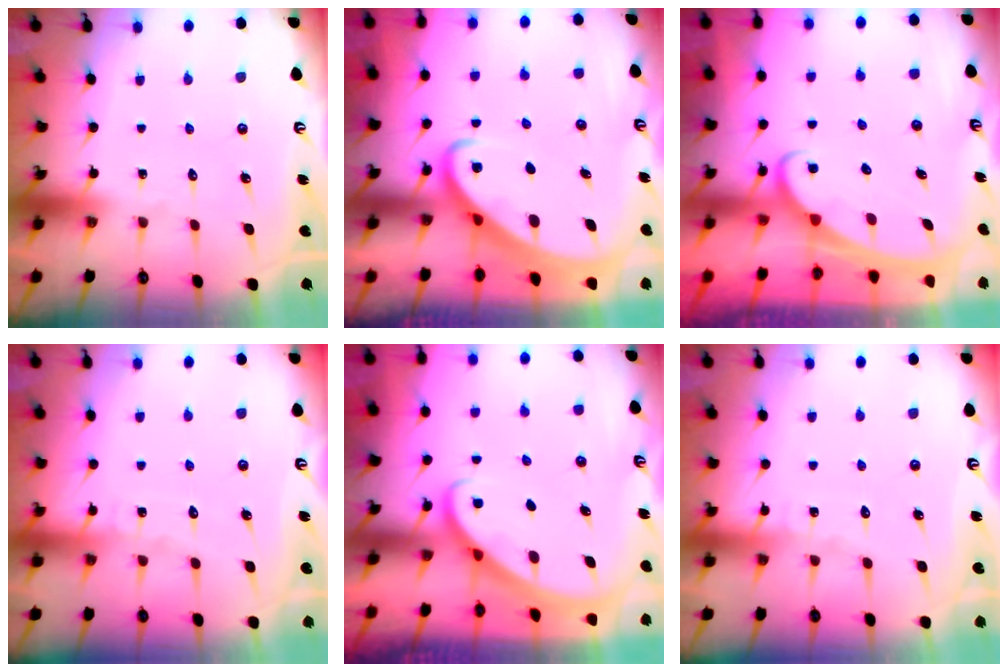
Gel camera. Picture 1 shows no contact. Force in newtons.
{"total": 3.5, "press": 3.5, "slide": 0.4}
{"total": 2.1, "press": 2.1, "slide": 0.2}
{"total": 3.5, "press": 3.4, "slide": 0.3}
{"total": 2.7, "press": 2.7, "slide": 0.2}
{"total": 3.2, "press": 3.2, "slide": 0.4}